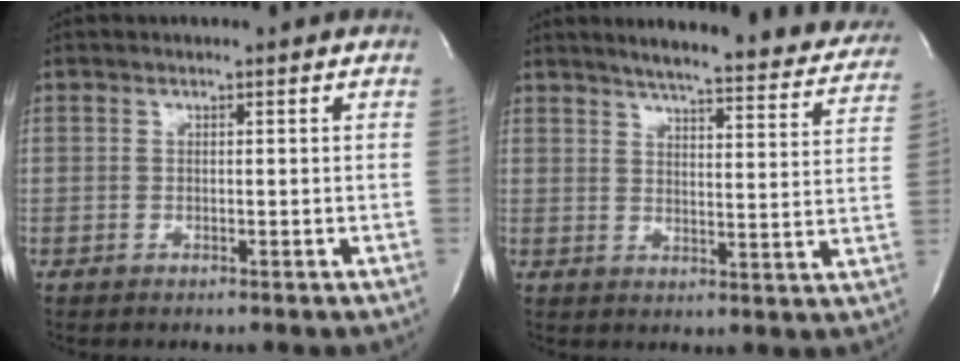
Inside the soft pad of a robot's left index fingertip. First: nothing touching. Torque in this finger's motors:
{"motor_torque": [-0.18, -0.13, 0.18, 0.05]}